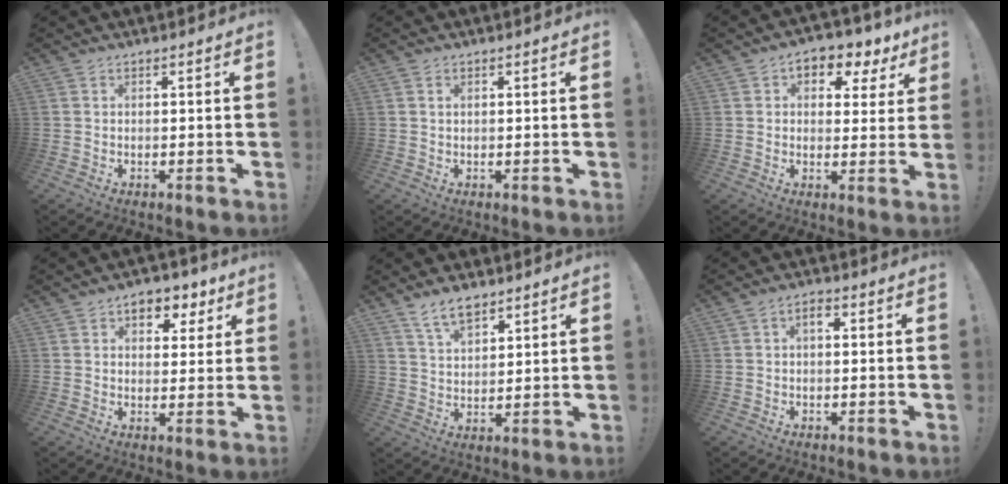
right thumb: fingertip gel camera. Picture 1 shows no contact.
{"total": 0.7, "force": [0.3, 0.5, 0.5], "torque": [-0.008, 0.002, 0.005]}
{"total": 6.5, "force": [2.8, 4.6, 3.7], "torque": [-0.042, -0.017, 0.052]}
{"total": 7.1, "force": [4.0, 4.8, 3.5], "torque": [-0.038, -0.019, 0.070]}
{"total": 8.0, "force": [6.0, 3.6, 3.8], "torque": [-0.068, -0.030, 0.112]}
{"total": 2.9, "force": [0.3, 1.6, 2.4], "torque": [-0.039, 0.007, 0.002]}